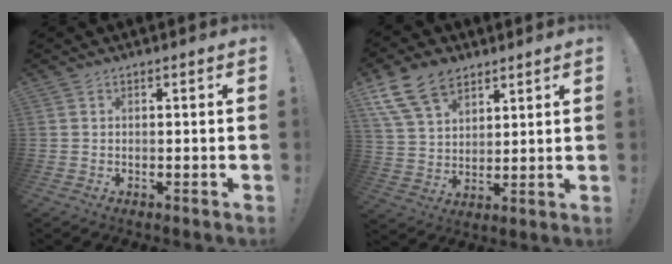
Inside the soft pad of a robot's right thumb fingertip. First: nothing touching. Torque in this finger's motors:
{"motor_torque": [0.15, 0.18, 0.39, 0.16, 0.05]}